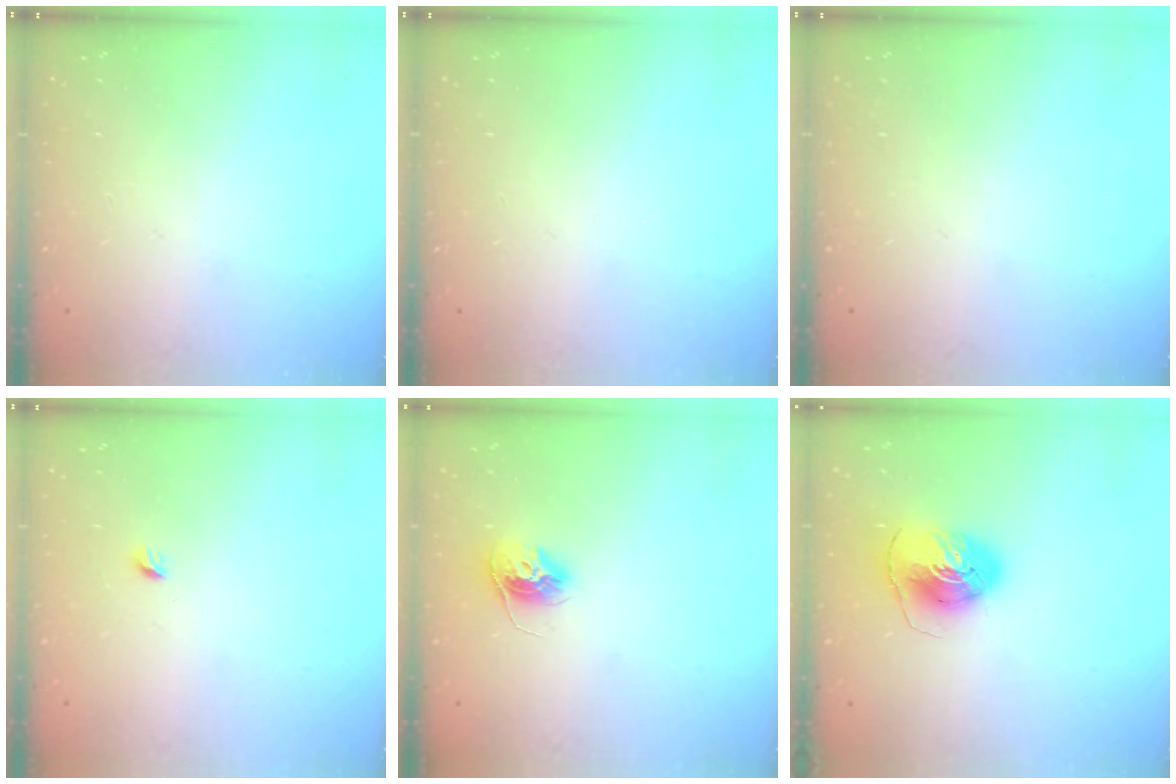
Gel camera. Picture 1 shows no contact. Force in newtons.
{"total": 0.0}
{"total": 0.0}
{"total": 2.9, "press": 2.9, "slide": 0.4}
{"total": 10.2, "press": 10.1, "slide": 0.7}
{"total": 9.5, "press": 9.4, "slide": 1.3}